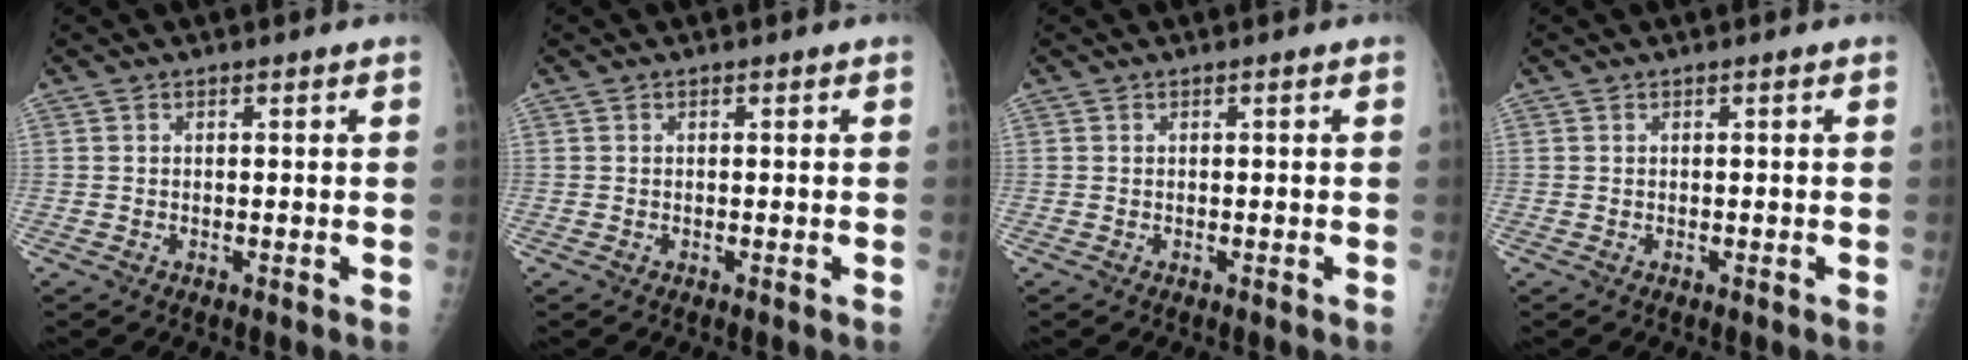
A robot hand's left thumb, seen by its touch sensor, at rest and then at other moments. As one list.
[{"total": 0.0}, {"total": 0.0}, {"total": 0.0}]